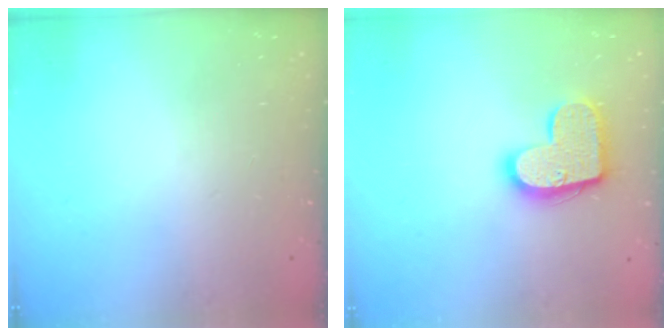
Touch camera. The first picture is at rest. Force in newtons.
{"total": 14.4, "press": 14.4, "slide": 0.7}